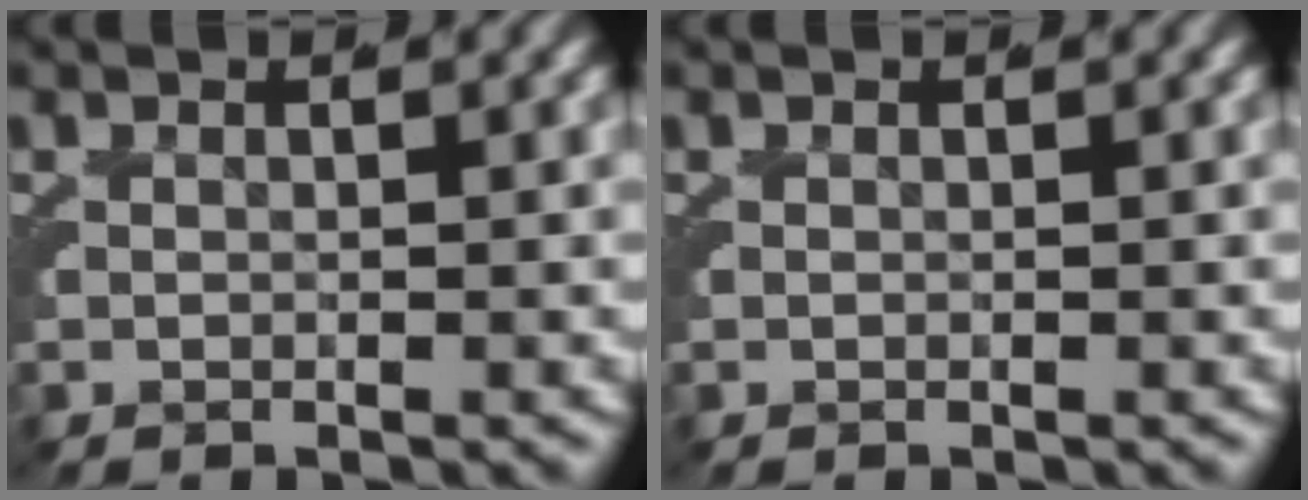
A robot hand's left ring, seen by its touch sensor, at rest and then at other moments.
{"total": 0.0}